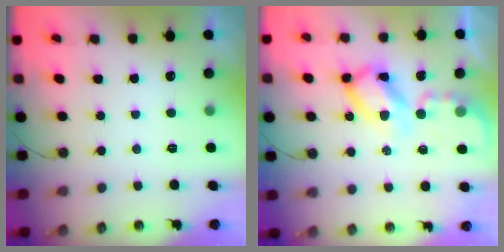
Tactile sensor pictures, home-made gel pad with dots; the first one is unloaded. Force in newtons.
{"total": 13.1, "press": 13.1, "slide": 1.4}